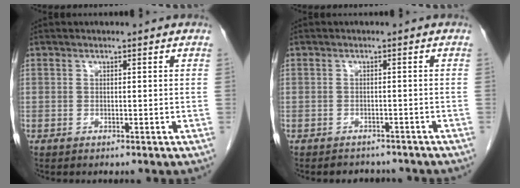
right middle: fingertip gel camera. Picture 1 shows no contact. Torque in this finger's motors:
{"motor_torque": [0.02, 0.00, 0.00, 0.00]}